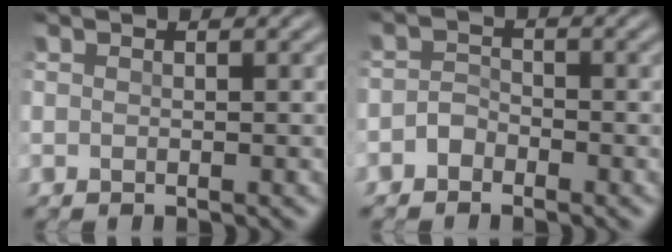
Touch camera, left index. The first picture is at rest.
{"total": 1.2, "force": [-1.0, 0.7, 0.4], "torque": [-0.009, 0.012, -0.020]}